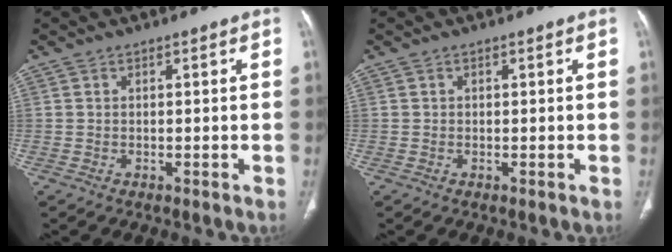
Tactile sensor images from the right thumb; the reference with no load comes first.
{"total": 0.0}